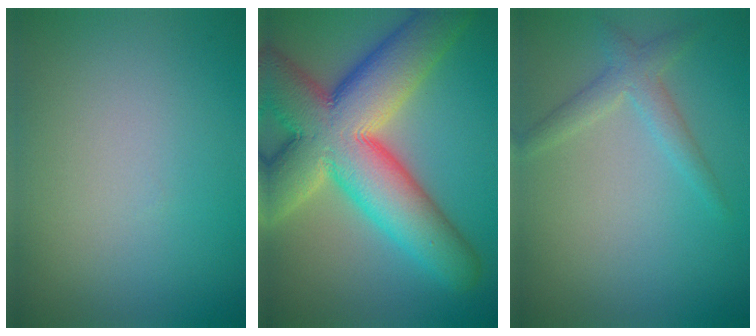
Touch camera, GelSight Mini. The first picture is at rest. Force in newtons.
{"total": 14.4, "press": 14.3, "slide": 1.3}
{"total": 3.3, "press": 3.3, "slide": 0.2}